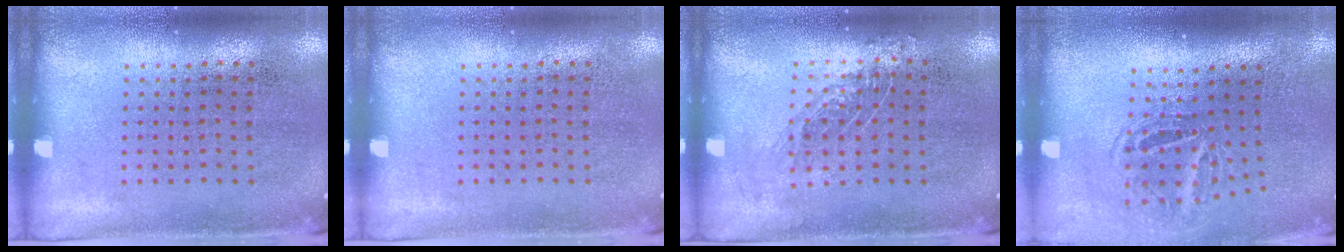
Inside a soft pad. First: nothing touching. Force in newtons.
{"total": 0.0}
{"total": 0.8, "press": 0.8, "slide": 0.2}
{"total": 1.7, "press": 1.2, "slide": 1.3}